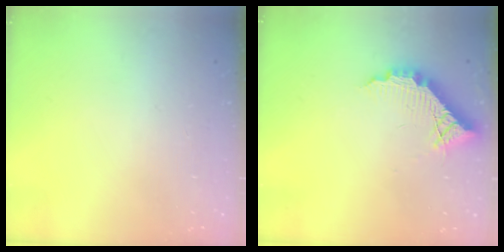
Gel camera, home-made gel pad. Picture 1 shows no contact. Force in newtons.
{"total": 12.0, "press": 12.0, "slide": 0.7}